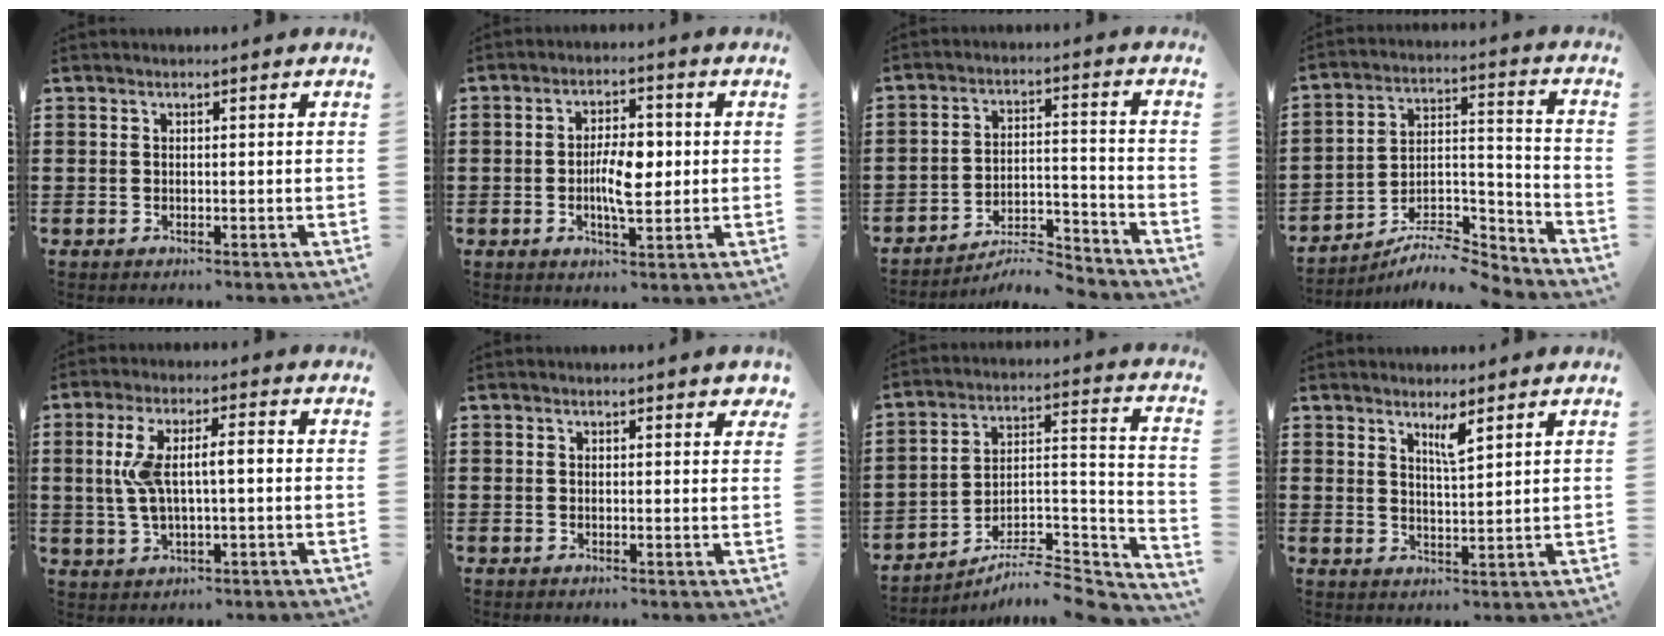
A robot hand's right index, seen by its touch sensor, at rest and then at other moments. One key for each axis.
{"total": 6.5, "fx": -0.3, "fy": 2.4, "fz": 6.0, "tx": -0.109, "ty": 0.001, "tz": -0.011}
{"total": 6.8, "fx": -6.4, "fy": 0.8, "fz": 2.1, "tx": -0.030, "ty": 0.010, "tz": -0.122}
{"total": 8.4, "fx": -7.7, "fy": 1.7, "fz": 2.9, "tx": -0.041, "ty": 0.017, "tz": -0.149}
{"total": 6.9, "fx": 0.5, "fy": 1.8, "fz": 6.6, "tx": -0.146, "ty": -0.003, "tz": -0.003}
{"total": 0.7, "fx": 0.6, "fy": 0.3, "fz": 0.2, "tx": 0.002, "ty": 0.000, "tz": 0.010}
{"total": 6.4, "fx": -5.7, "fy": 1.3, "fz": 2.8, "tx": -0.041, "ty": -0.007, "tz": -0.112}
{"total": 3.4, "fx": 2.4, "fy": 0.4, "fz": 2.4, "tx": -0.044, "ty": 0.000, "tz": 0.039}